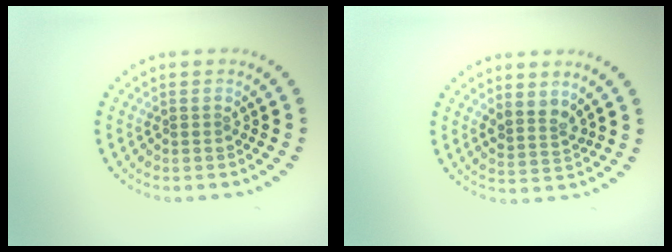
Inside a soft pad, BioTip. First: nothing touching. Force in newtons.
{"total": 2.2, "press": 1.7, "slide": 1.4}